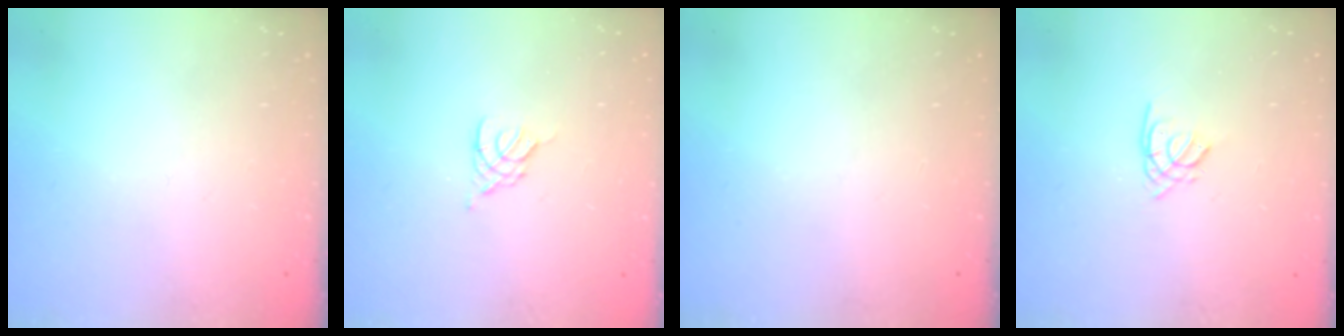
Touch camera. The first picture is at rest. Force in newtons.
{"total": 2.3, "press": 2.3, "slide": 0.5}
{"total": 0.0}
{"total": 1.3, "press": 1.3, "slide": 0.4}